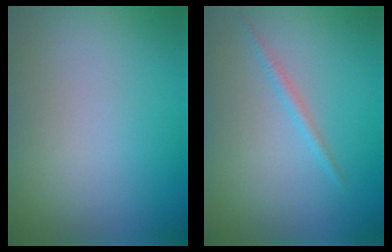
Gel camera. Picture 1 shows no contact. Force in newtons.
{"total": 1.0, "press": 1.0, "slide": 0.1}